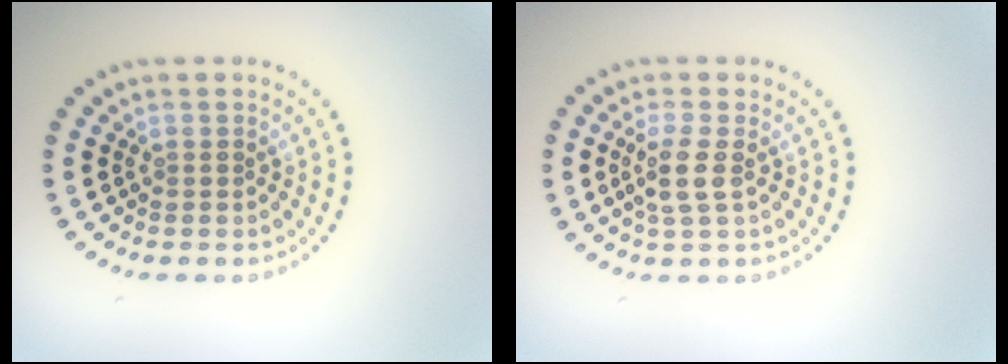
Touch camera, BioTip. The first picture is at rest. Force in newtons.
{"total": 2.4, "press": 2.0, "slide": 1.2}